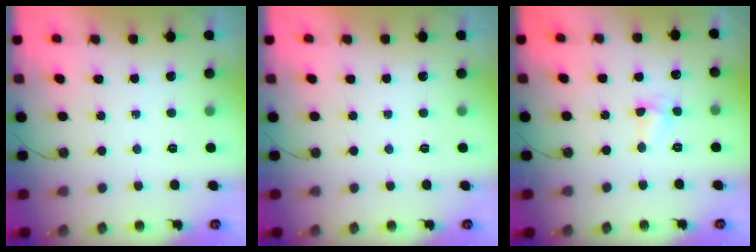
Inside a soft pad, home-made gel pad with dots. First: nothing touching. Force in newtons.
{"total": 0.0}
{"total": 3.9, "press": 3.8, "slide": 0.4}